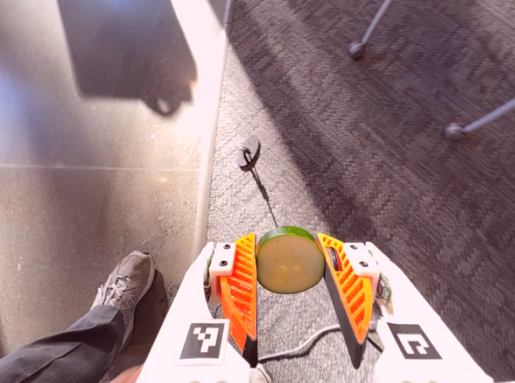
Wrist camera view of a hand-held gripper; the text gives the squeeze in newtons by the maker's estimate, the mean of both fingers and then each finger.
{"total": 7.8, "left": 7.8, "right": 7.8}